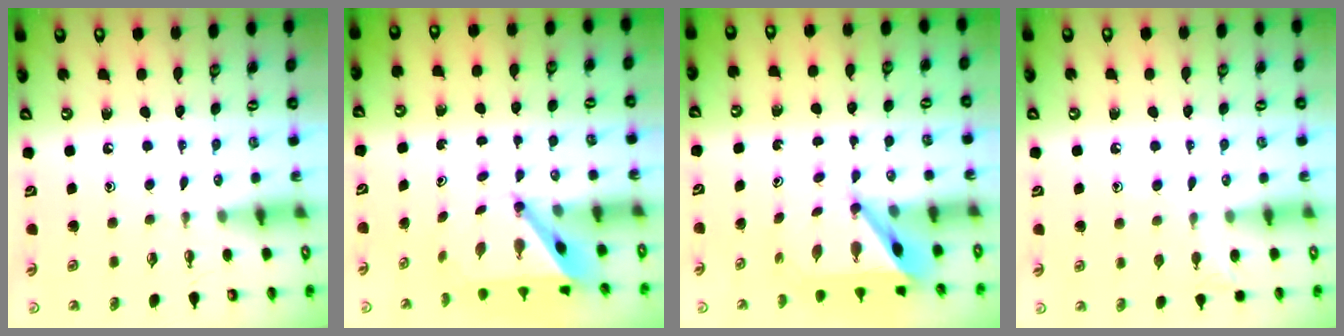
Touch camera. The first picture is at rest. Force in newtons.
{"total": 5.6, "press": 5.6, "slide": 0.5}
{"total": 6.3, "press": 6.3, "slide": 0.6}
{"total": 6.2, "press": 6.2, "slide": 0.7}